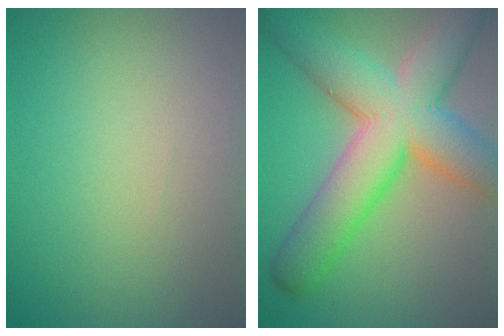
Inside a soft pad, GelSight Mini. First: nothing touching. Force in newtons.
{"total": 11.7, "press": 11.7, "slide": 0.5}